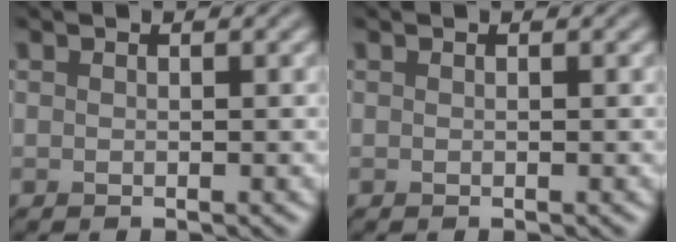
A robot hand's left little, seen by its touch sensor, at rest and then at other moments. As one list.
[{"total": 0.0}]